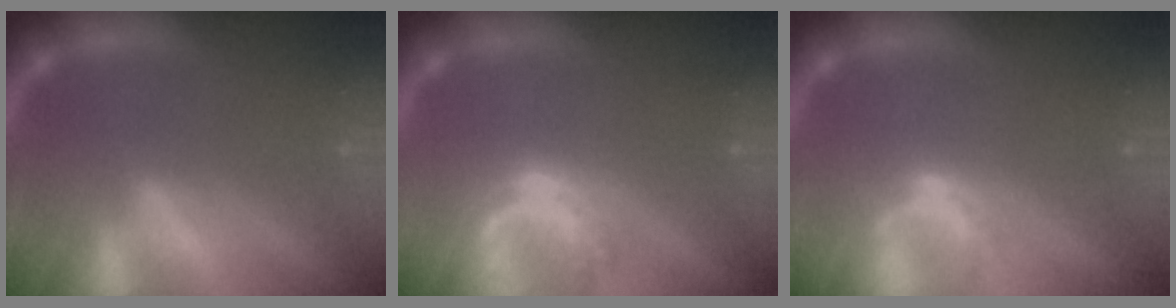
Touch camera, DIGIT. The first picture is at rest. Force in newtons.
{"total": 3.0}
{"total": 1.5}